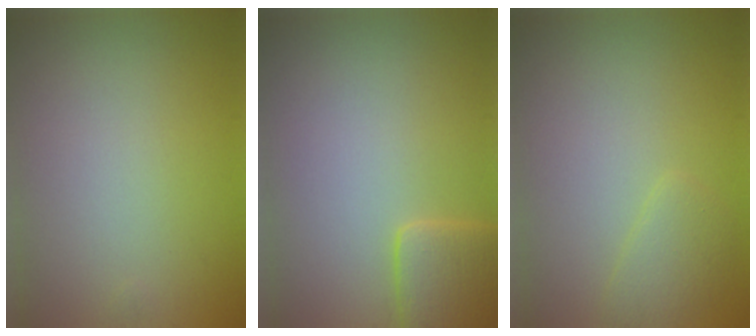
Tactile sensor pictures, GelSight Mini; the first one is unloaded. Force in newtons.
{"total": 3.4, "press": 3.4, "slide": 0.3}
{"total": 1.7, "press": 1.7, "slide": 0.1}